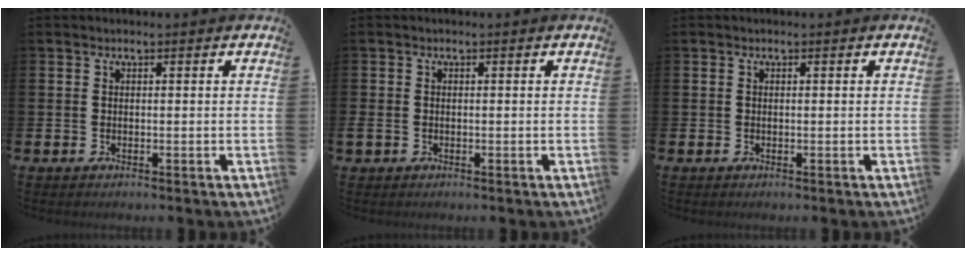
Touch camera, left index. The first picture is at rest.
{"total": 0.9, "force": [-0.2, 0.7, 0.5], "torque": [-0.010, 0.005, -0.005]}
{"total": 0.0}